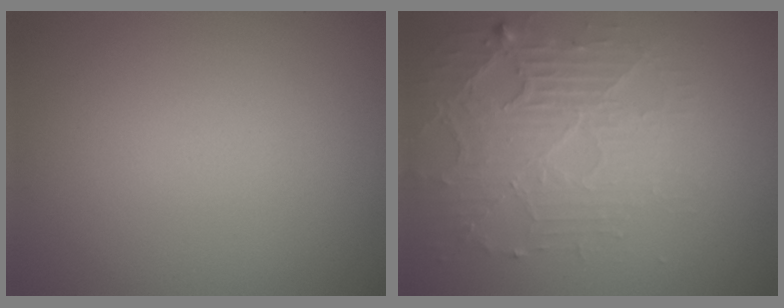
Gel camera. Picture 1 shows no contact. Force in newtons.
{"total": 3.8, "press": 3.5, "slide": 1.6}